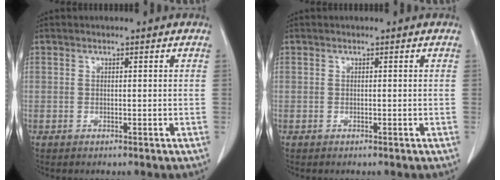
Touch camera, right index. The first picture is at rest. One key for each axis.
{"total": 0.0}